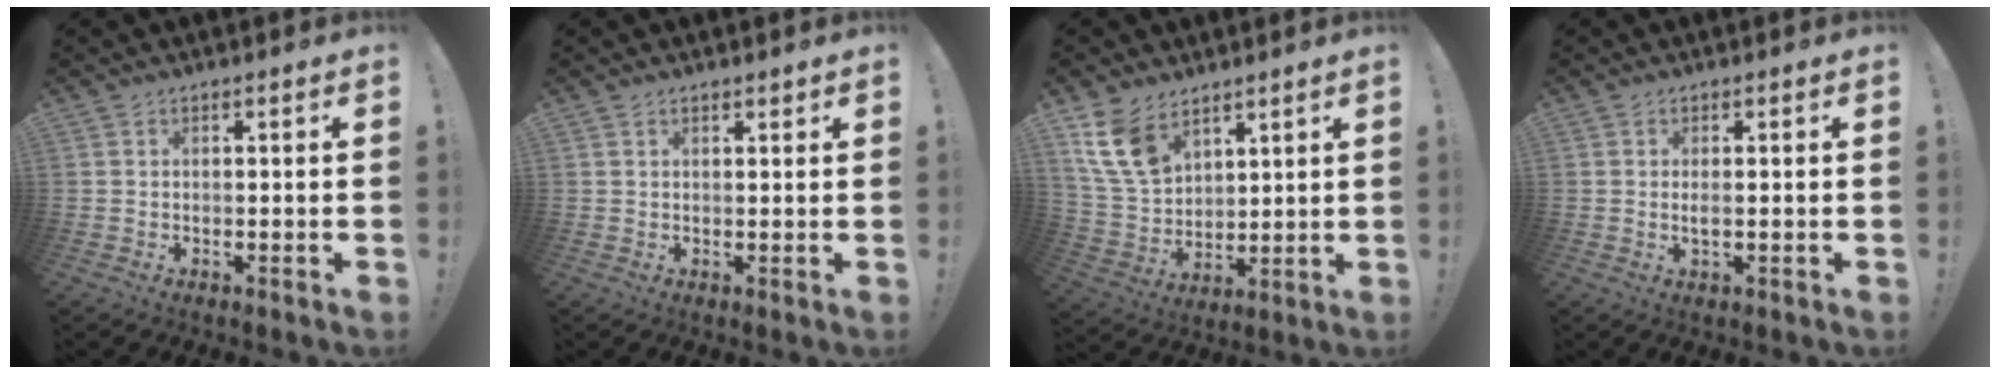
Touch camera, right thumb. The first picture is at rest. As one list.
[{"total": 1.3, "force": [1.1, 0.5, 0.5], "torque": [0.004, -0.007, 0.017]}, {"total": 13.5, "force": [8.2, 8.4, 6.8], "torque": [-0.139, -0.038, 0.164]}, {"total": 1.7, "force": [-0.1, 0.4, 1.7], "torque": [-0.028, -0.002, -0.003]}]